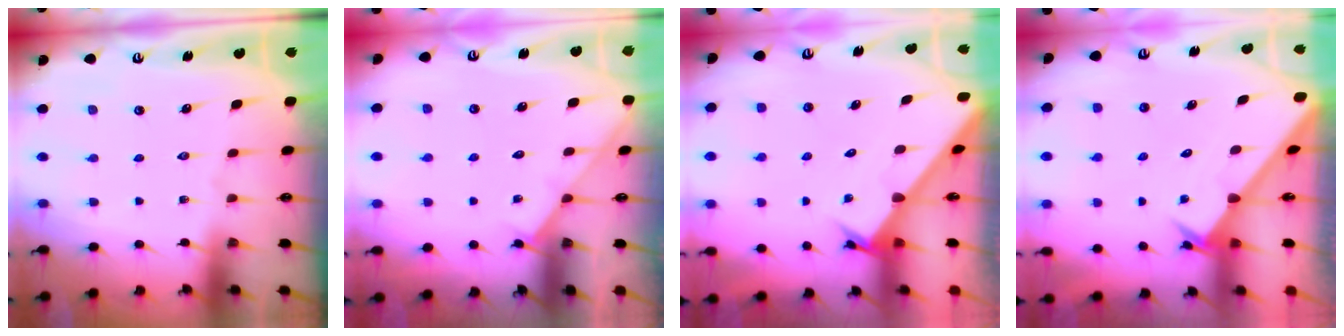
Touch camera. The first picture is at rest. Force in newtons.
{"total": 2.9, "press": 2.9, "slide": 0.3}
{"total": 2.7, "press": 2.6, "slide": 0.2}
{"total": 2.5, "press": 2.5, "slide": 0.2}